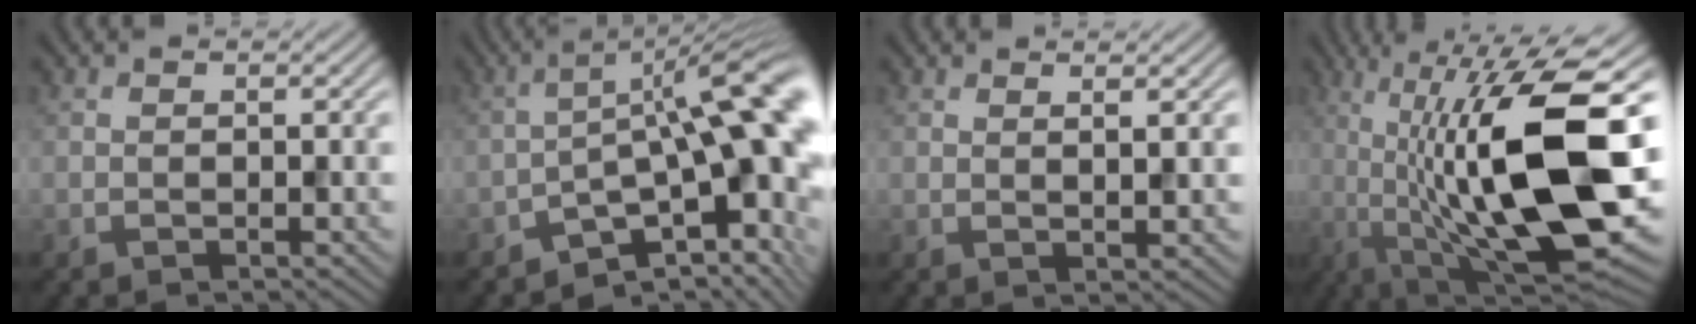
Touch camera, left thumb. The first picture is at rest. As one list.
[{"total": 14.6, "force": [-3.3, 4.9, 13.4], "torque": [-0.173, 0.012, -0.056]}, {"total": 2.1, "force": [1.1, 0.4, 1.7], "torque": [-0.028, 0.002, 0.016]}, {"total": 18.4, "force": [-0.1, 5.6, 17.6], "torque": [-0.292, 0.022, -0.004]}]